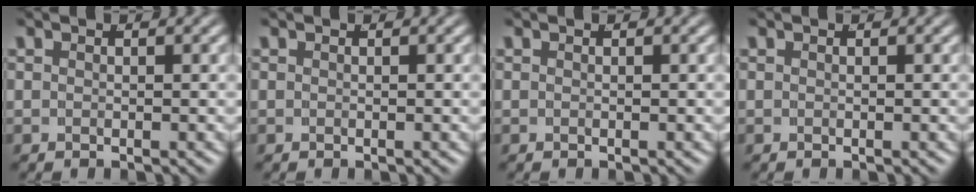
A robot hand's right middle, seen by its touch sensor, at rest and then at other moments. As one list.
[{"total": 0.0}, {"total": 0.0}, {"total": 0.0}]